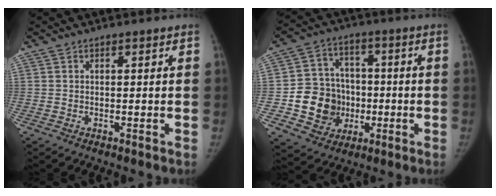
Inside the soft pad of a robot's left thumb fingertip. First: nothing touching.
{"total": 13.3, "force": [-2.6, 11.9, 5.4], "torque": [-0.042, 0.024, -0.037]}